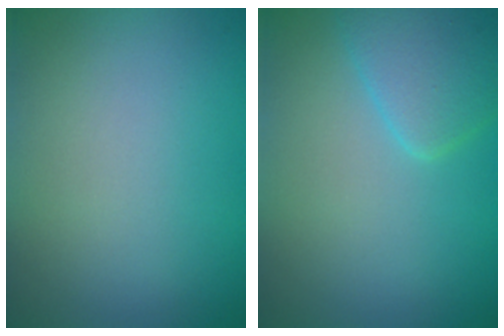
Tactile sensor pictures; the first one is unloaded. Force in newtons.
{"total": 2.8, "press": 2.8, "slide": 0.1}